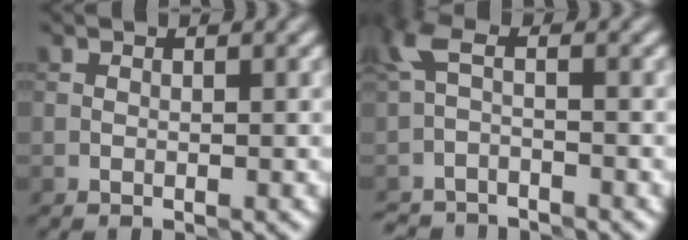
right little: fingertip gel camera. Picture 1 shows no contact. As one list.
[{"total": 3.9, "force": [-3.1, 1.1, 2.0], "torque": [-0.051, -0.015, -0.063]}]